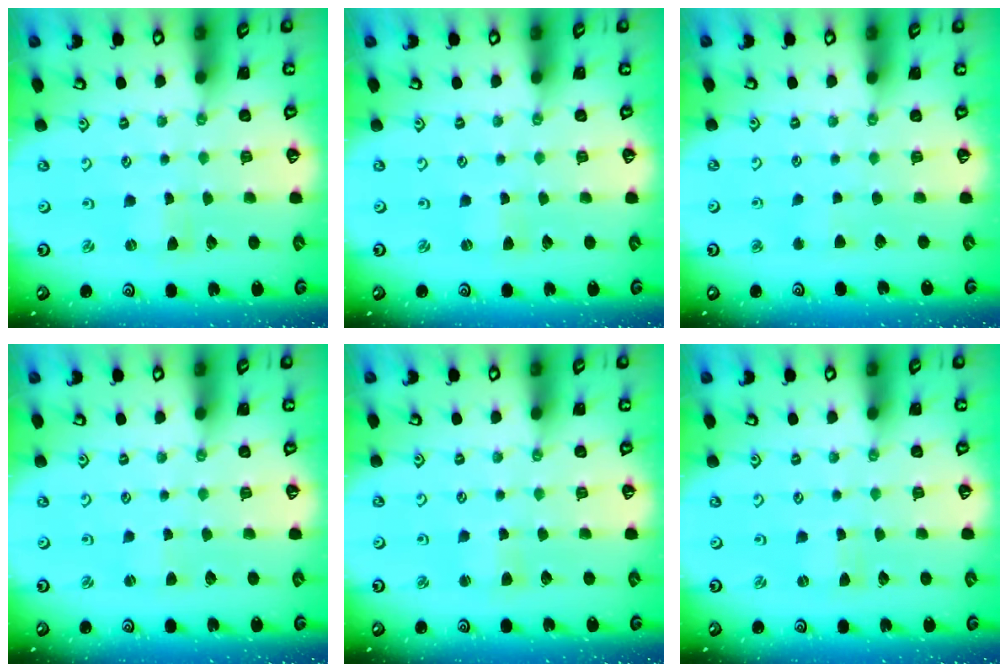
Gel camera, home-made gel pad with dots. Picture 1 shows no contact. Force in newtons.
{"total": 1.2, "press": 1.2, "slide": 0.4}
{"total": 2.4, "press": 2.4, "slide": 0.3}
{"total": 0.9, "press": 0.8, "slide": 0.2}
{"total": 2.9, "press": 2.9, "slide": 0.4}
{"total": 0.0}